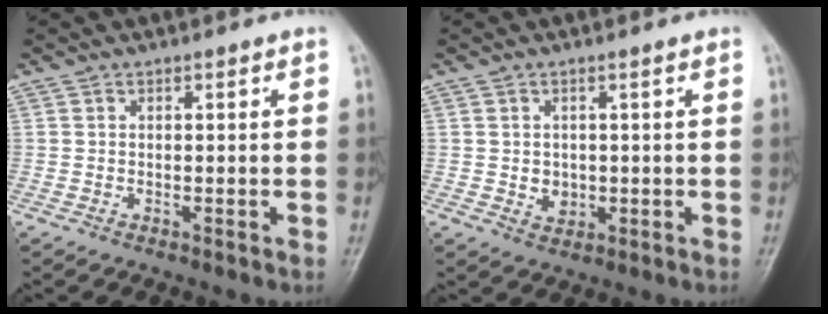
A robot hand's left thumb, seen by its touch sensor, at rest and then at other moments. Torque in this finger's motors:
{"motor_torque": [-0.30, 0.25, -0.02, -0.05, -0.02]}